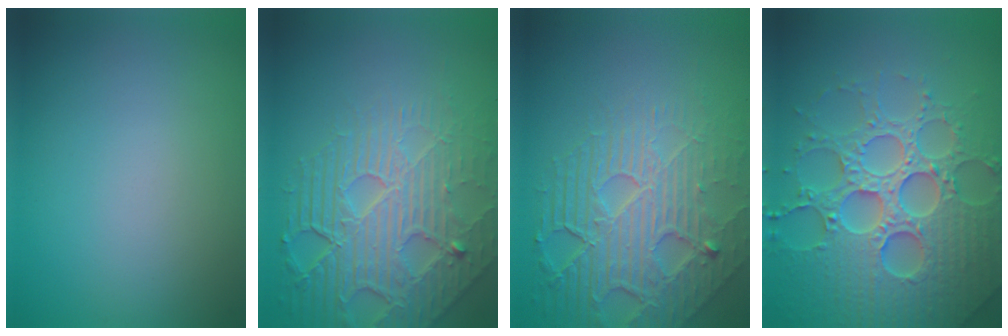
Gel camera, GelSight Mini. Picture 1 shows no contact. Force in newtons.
{"total": 7.5, "press": 5.7, "slide": 4.9}
{"total": 8.4, "press": 5.7, "slide": 6.1}
{"total": 8.1, "press": 7.9, "slide": 1.8}